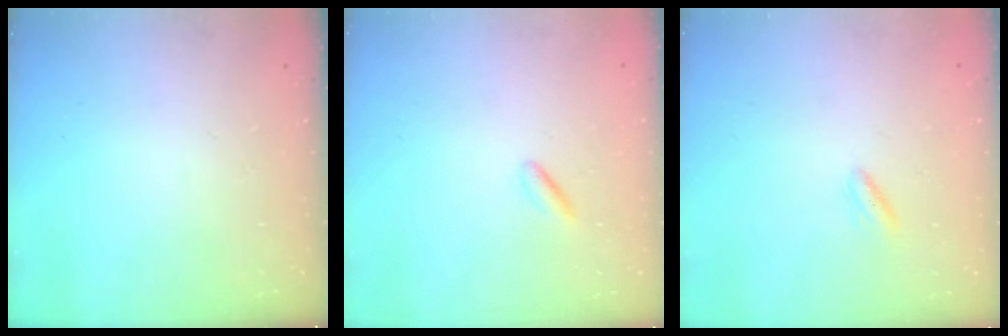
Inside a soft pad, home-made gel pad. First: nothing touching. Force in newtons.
{"total": 0.7, "press": 0.6, "slide": 0.4}
{"total": 3.0, "press": 2.8, "slide": 1.0}